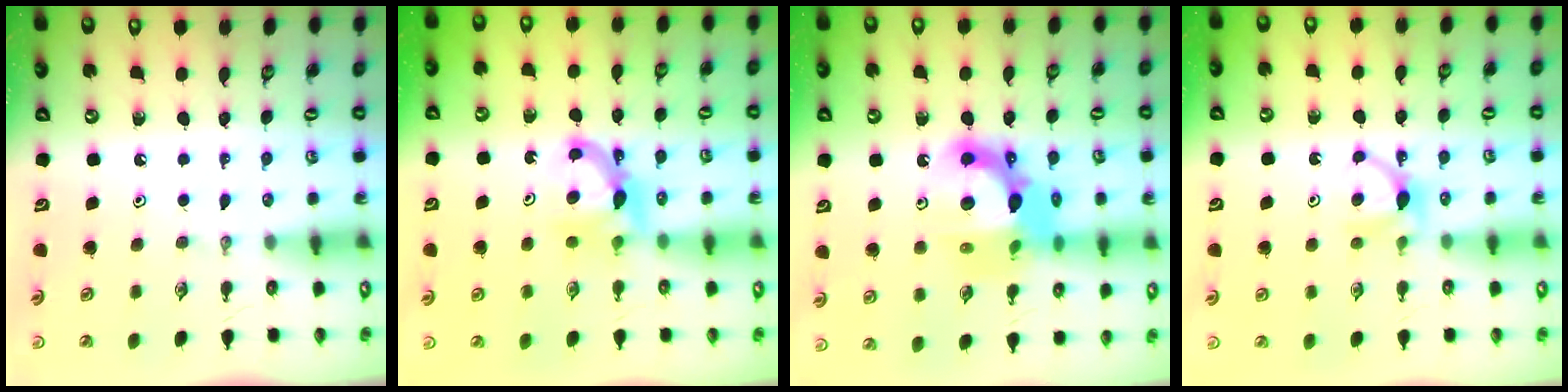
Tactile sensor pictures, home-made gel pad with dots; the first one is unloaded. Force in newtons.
{"total": 8.1, "press": 8.1, "slide": 0.4}
{"total": 16.2, "press": 16.1, "slide": 1.9}
{"total": 5.4, "press": 5.3, "slide": 0.7}